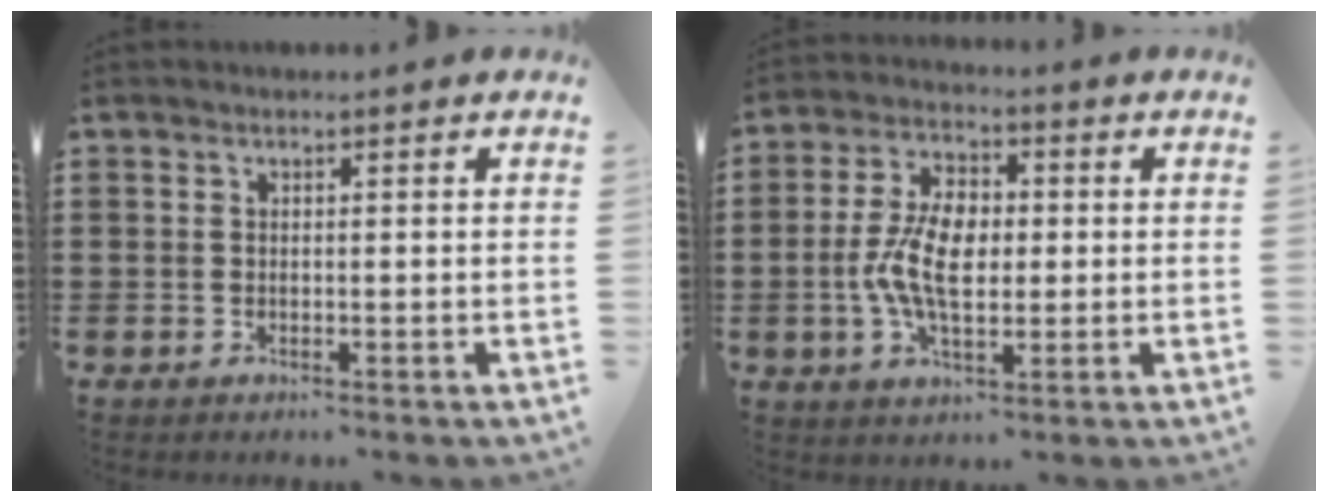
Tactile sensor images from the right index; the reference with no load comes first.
{"total": 8.3, "force": [-0.8, 4.5, 6.9], "torque": [-0.154, 0.004, -0.018]}